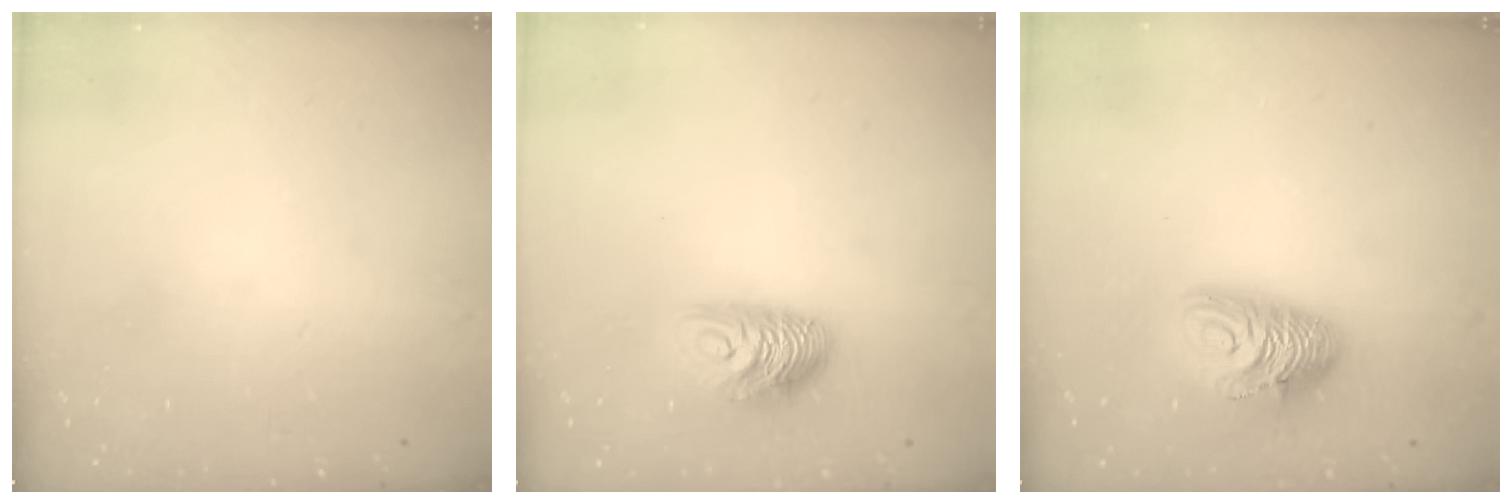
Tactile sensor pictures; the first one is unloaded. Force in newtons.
{"total": 9.5, "press": 9.5, "slide": 0.3}
{"total": 10.6, "press": 10.5, "slide": 1.2}